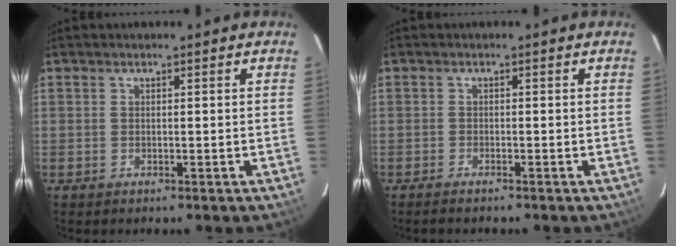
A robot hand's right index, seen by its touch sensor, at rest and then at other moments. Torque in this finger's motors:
{"motor_torque": [-0.01, 0.03, 0.06, 0.00]}